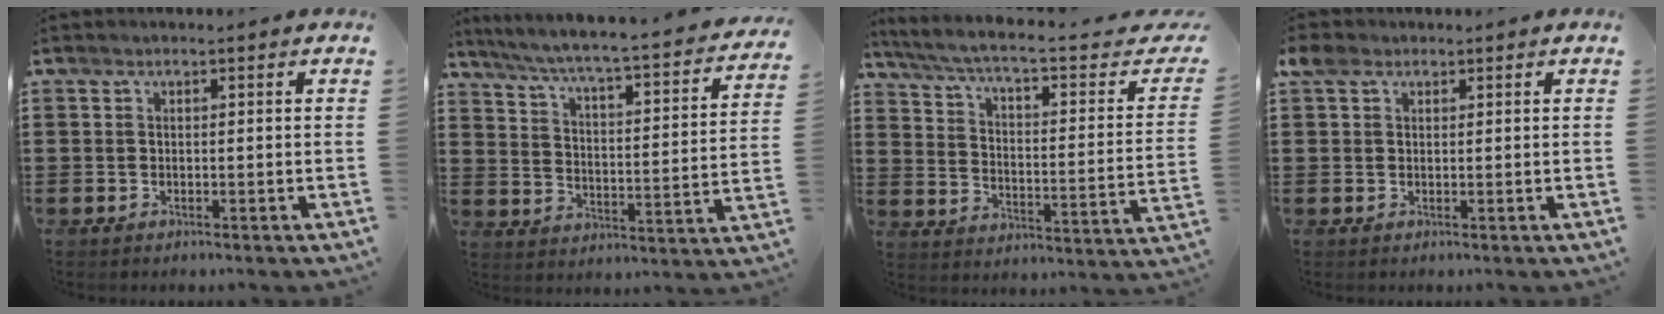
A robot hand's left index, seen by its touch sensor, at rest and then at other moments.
{"total": 3.8, "force": [3.2, -0.5, 2.1], "torque": [-0.061, -0.041, 0.038]}
{"total": 5.2, "force": [3.5, 0.1, 3.8], "torque": [-0.089, -0.033, 0.050]}
{"total": 2.2, "force": [1.1, 1.5, 1.2], "torque": [-0.029, 0.008, 0.020]}